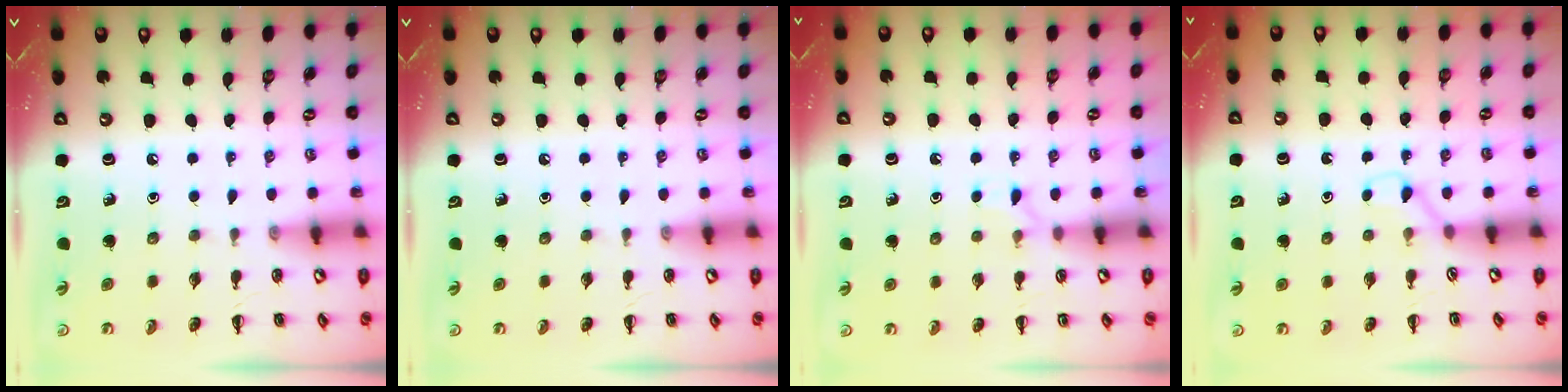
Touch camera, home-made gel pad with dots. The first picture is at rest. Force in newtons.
{"total": 0.0}
{"total": 5.8, "press": 5.5, "slide": 1.9}
{"total": 2.1, "press": 2.0, "slide": 0.8}